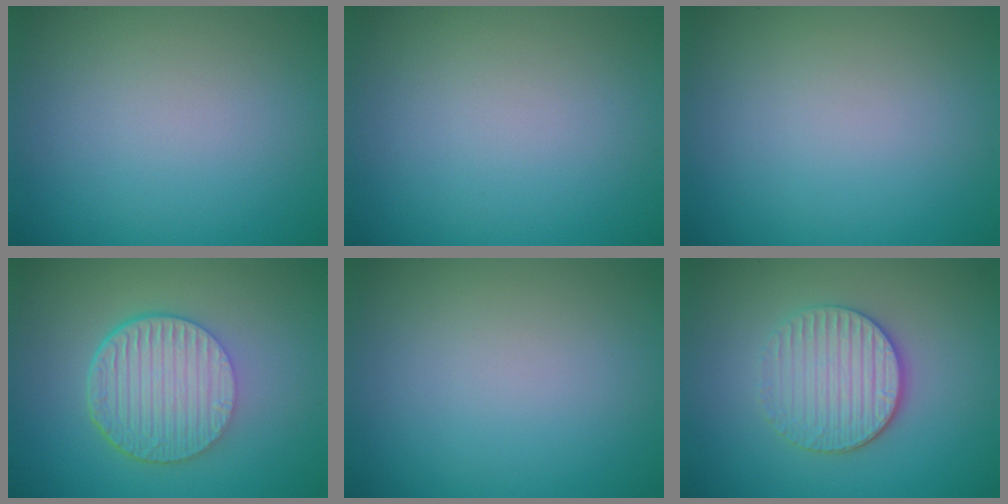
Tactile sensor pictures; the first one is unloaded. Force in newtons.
{"total": 0.0}
{"total": 0.0}
{"total": 6.7, "press": 4.6, "slide": 4.9}
{"total": 0.0}
{"total": 4.0, "press": 3.4, "slide": 2.0}